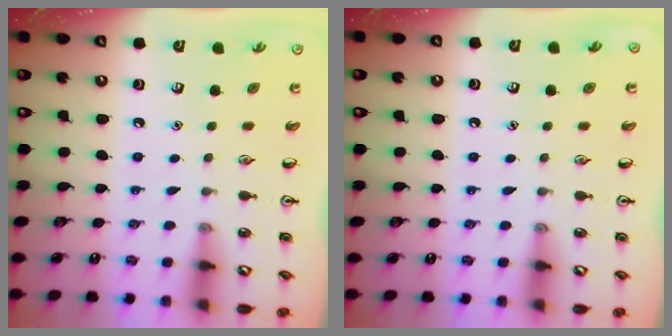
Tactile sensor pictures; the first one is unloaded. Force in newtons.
{"total": 0.0}